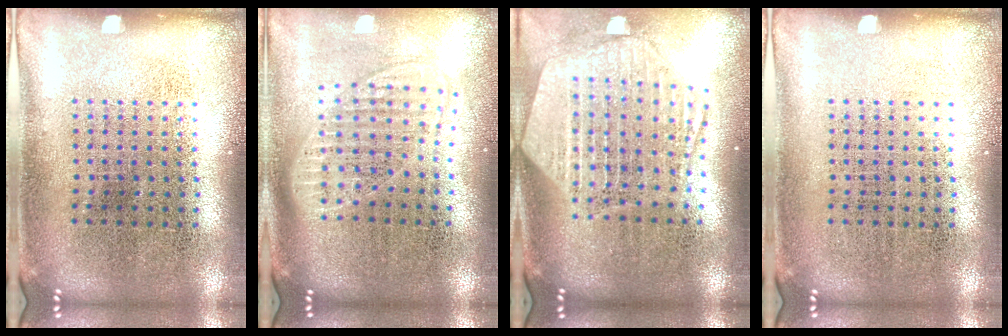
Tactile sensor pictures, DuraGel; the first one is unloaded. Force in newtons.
{"total": 1.8, "press": 1.5, "slide": 1.0}
{"total": 2.7, "press": 2.2, "slide": 1.6}
{"total": 0.0}